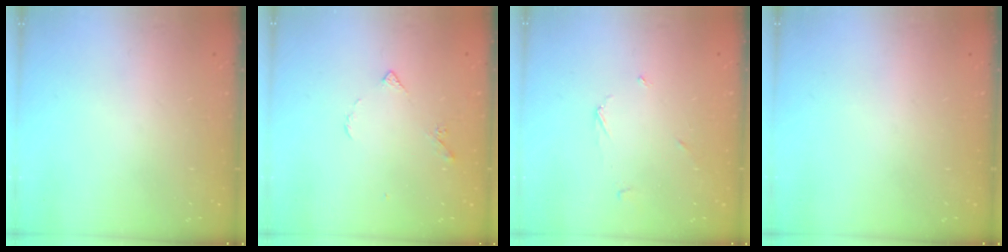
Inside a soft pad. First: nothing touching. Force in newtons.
{"total": 4.3, "press": 4.3, "slide": 0.7}
{"total": 2.5, "press": 2.5, "slide": 0.2}
{"total": 0.0}